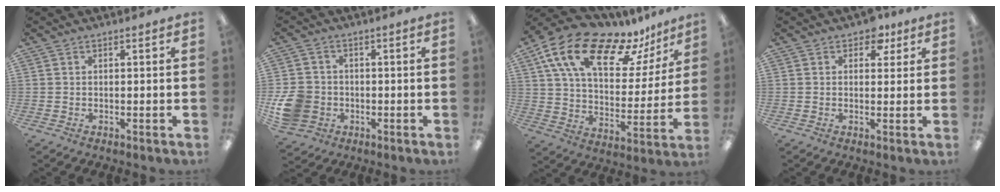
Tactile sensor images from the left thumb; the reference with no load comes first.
{"total": 9.1, "force": [-1.9, 7.9, 4.0], "torque": [-0.099, 0.020, -0.033]}
{"total": 20.2, "force": [13.8, 9.0, 11.7], "torque": [-0.211, -0.082, 0.242]}
{"total": 4.2, "force": [2.6, 2.7, 2.0], "torque": [-0.012, -0.005, 0.041]}